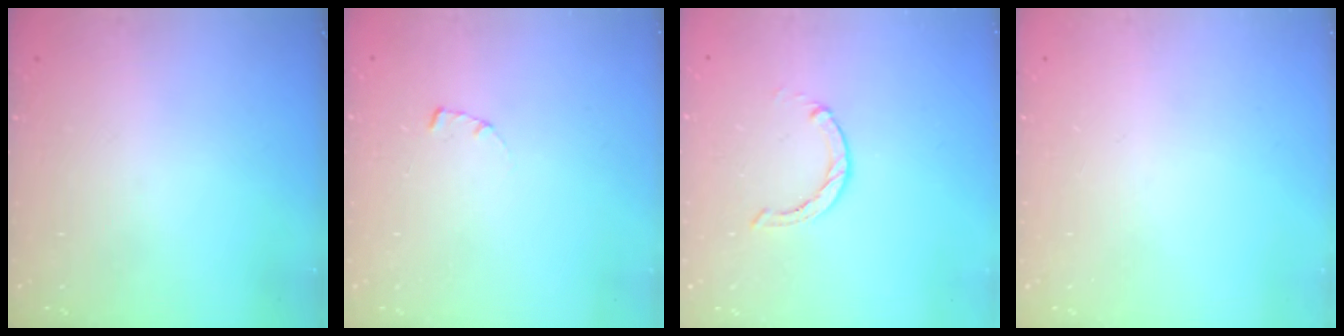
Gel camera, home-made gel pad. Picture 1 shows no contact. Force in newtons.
{"total": 1.7, "press": 1.7, "slide": 0.2}
{"total": 0.0}
{"total": 0.0}